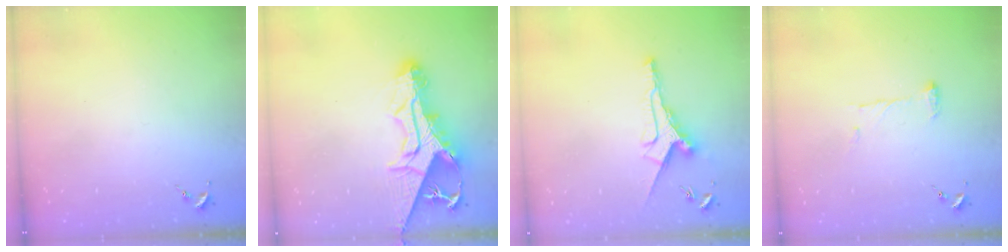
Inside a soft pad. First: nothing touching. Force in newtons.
{"total": 19.0, "press": 18.9, "slide": 1.7}
{"total": 10.0, "press": 10.0, "slide": 0.3}
{"total": 7.6, "press": 7.6, "slide": 0.6}